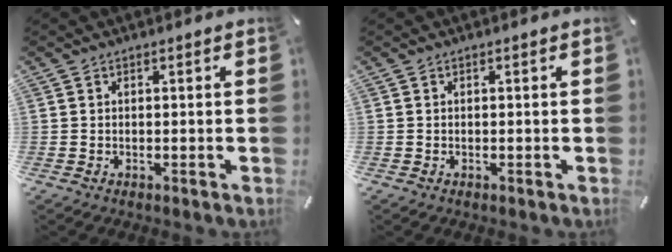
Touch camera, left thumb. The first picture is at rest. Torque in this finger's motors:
{"motor_torque": [-0.11, 0.00, -0.04, -0.07, 0.00]}